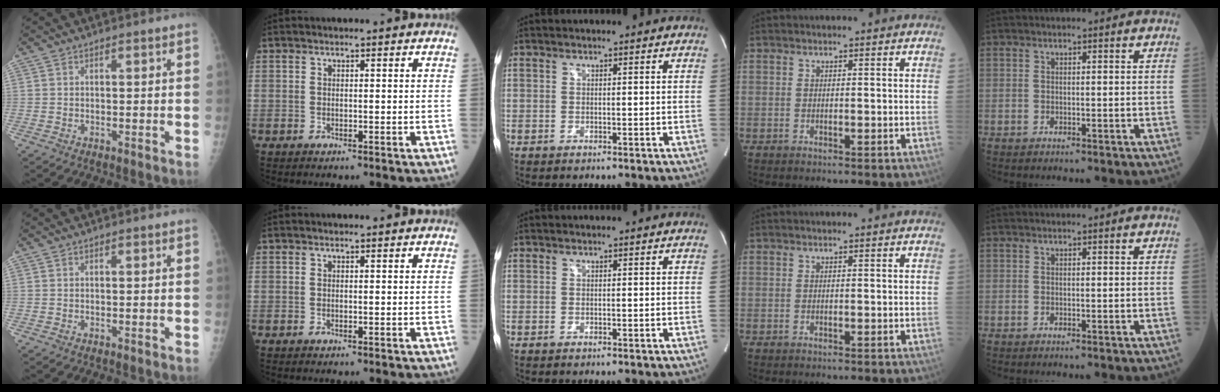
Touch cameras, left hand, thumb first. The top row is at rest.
{}